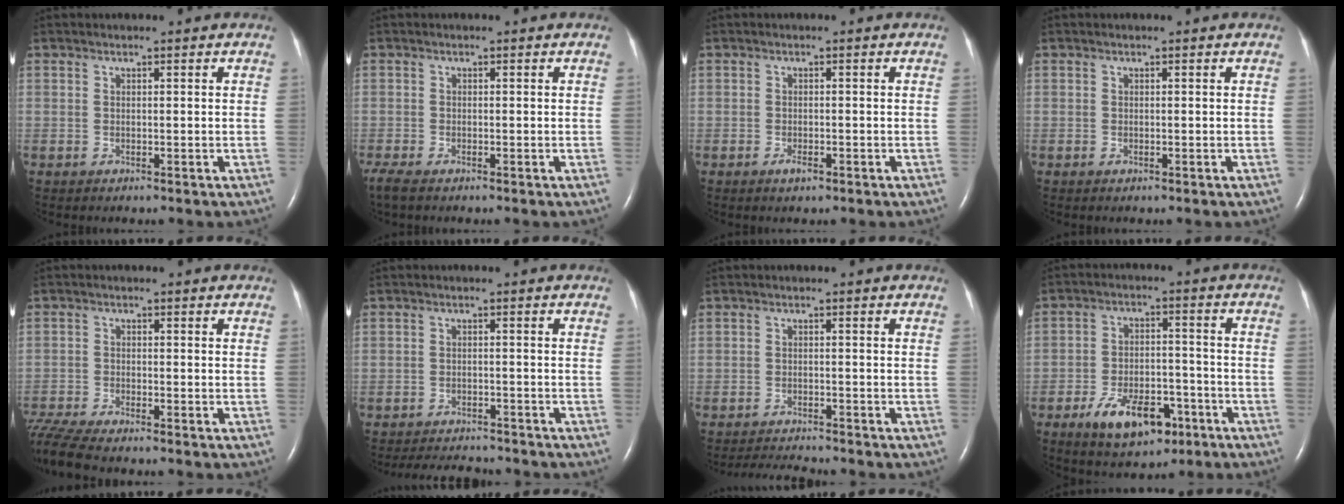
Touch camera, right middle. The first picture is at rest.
{"total": 2.9, "force": [-2.2, 0.7, 1.7], "torque": [-0.038, -0.011, -0.040]}
{"total": 1.4, "force": [-0.9, 0.5, 1.0], "torque": [-0.020, -0.001, -0.012]}
{"total": 0.0}
{"total": 8.0, "force": [-7.3, 0.1, 3.2], "torque": [-0.070, -0.017, -0.135]}
{"total": 8.0, "force": [-7.5, 1.6, 2.0], "torque": [-0.032, -0.004, -0.104]}
{"total": 5.1, "force": [-4.9, -0.2, 1.2], "torque": [-0.023, -0.018, -0.079]}
{"total": 10.5, "force": [-5.9, 5.2, 7.0], "torque": [-0.124, 0.003, -0.089]}